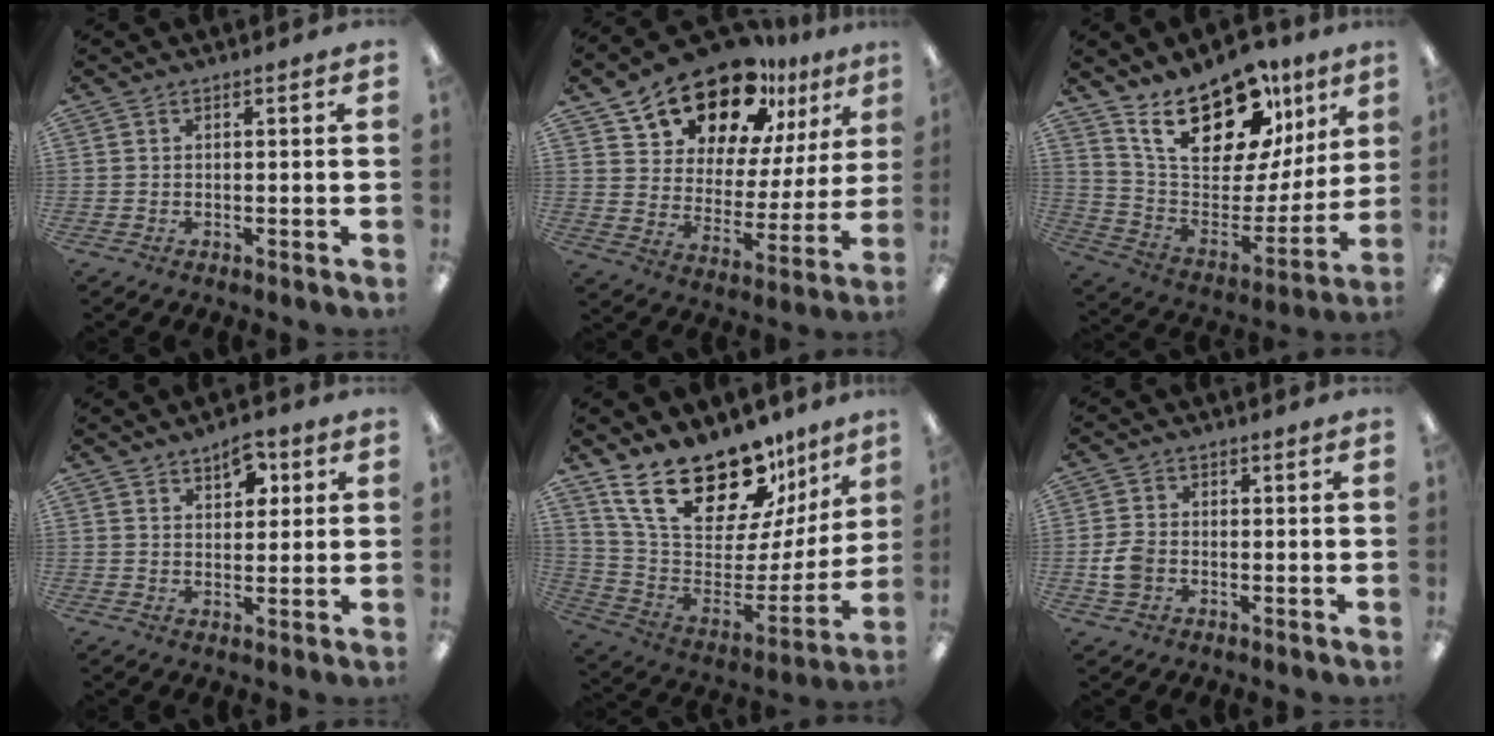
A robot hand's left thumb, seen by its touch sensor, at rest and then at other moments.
{"total": 18.6, "force": [14.9, 8.5, 7.2], "torque": [-0.136, -0.106, 0.266]}
{"total": 22.9, "force": [15.7, 10.7, 12.8], "torque": [-0.209, -0.100, 0.278]}
{"total": 5.6, "force": [3.7, 3.2, 2.8], "torque": [-0.014, -0.019, 0.058]}
{"total": 25.1, "force": [18.0, 11.2, 13.3], "torque": [-0.218, -0.123, 0.325]}
{"total": 5.4, "force": [-1.1, 4.2, 3.1], "torque": [-0.058, 0.004, -0.022]}